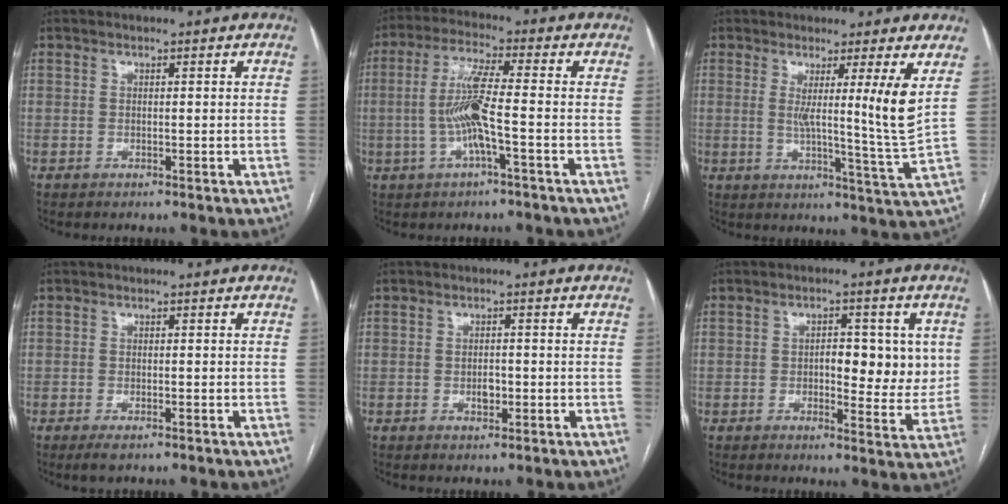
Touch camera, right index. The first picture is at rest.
{"total": 8.0, "force": [-1.4, 0.2, 7.9], "torque": [-0.166, 0.006, -0.030]}
{"total": 8.6, "force": [2.8, -2.5, 7.7], "torque": [-0.116, -0.027, 0.047]}
{"total": 2.1, "force": [-1.4, 0.5, 1.5], "torque": [-0.027, -0.004, -0.019]}
{"total": 1.9, "force": [-0.4, 1.0, 1.6], "torque": [-0.027, 0.001, -0.003]}
{"total": 7.9, "force": [1.0, 3.7, 6.9], "torque": [-0.081, 0.002, 0.017]}